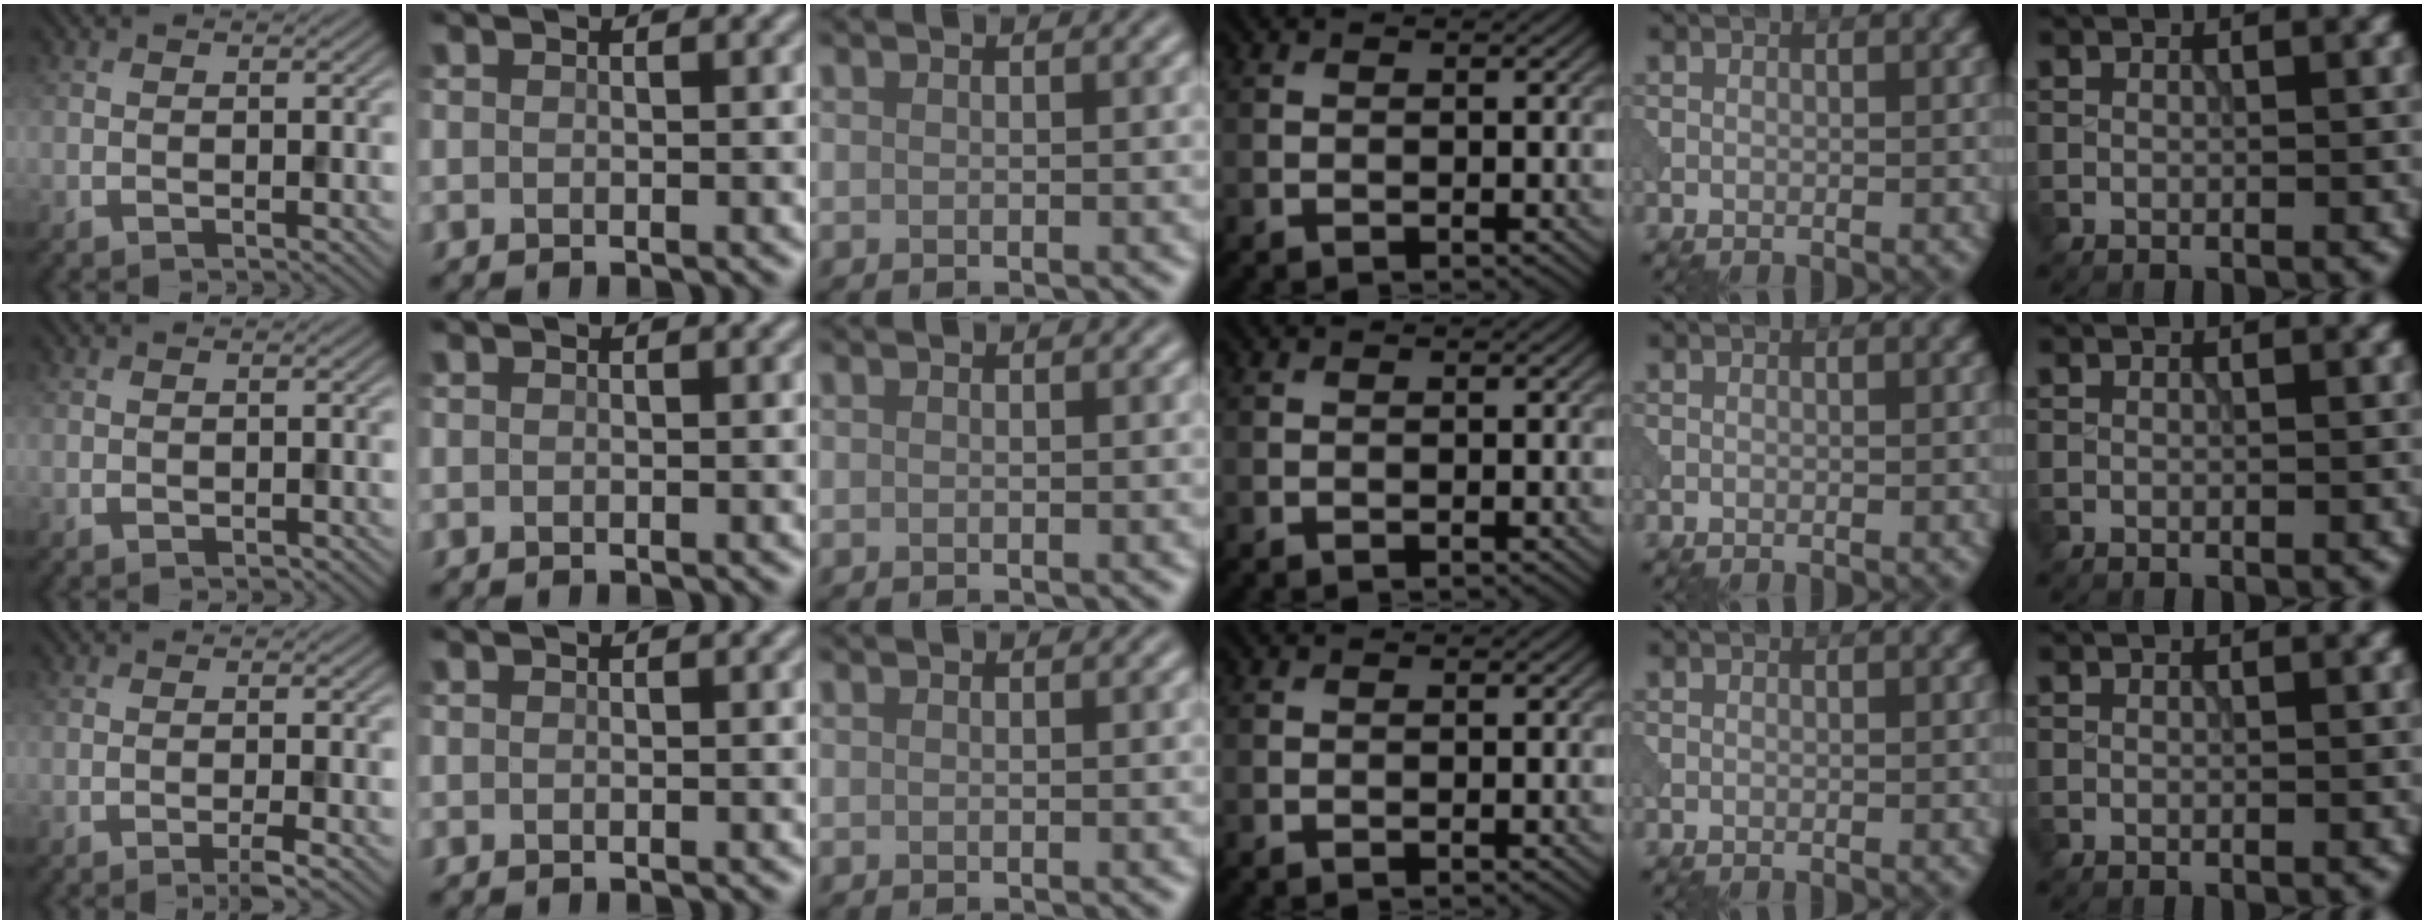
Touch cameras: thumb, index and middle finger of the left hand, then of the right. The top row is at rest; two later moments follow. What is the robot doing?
{"motion": "open", "object": "sandwich press"}